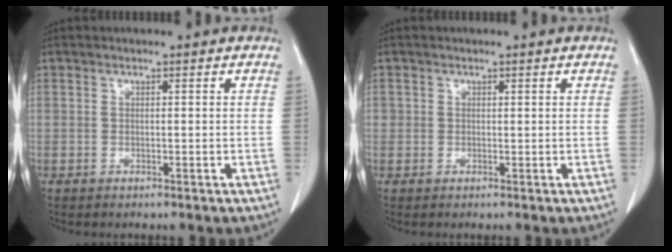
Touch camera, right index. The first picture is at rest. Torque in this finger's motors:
{"motor_torque": [0.04, 0.00, 0.03, 0.00]}